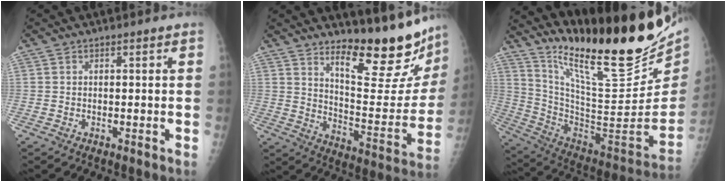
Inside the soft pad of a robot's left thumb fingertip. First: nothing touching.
{"total": 18.6, "force": [15.2, 4.1, 9.9], "torque": [-0.099, -0.143, 0.223]}
{"total": 32.7, "force": [22.7, 8.4, 22.0], "torque": [-0.318, -0.116, 0.358]}